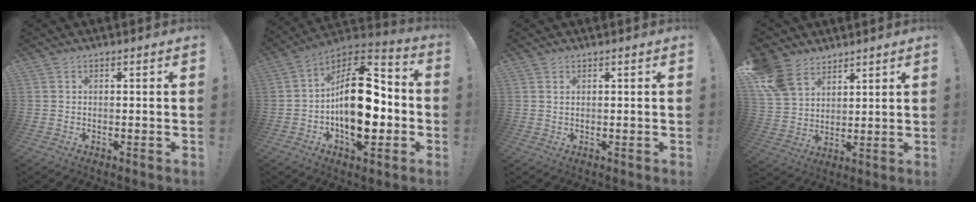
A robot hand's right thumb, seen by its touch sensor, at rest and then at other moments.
{"total": 20.9, "force": [-1.9, 11.4, 17.4], "torque": [-0.281, 0.017, -0.026]}
{"total": 0.8, "force": [0.6, 0.2, 0.5], "torque": [-0.005, -0.003, 0.010]}
{"total": 11.8, "force": [8.2, 7.5, 4.0], "torque": [-0.079, -0.044, 0.167]}